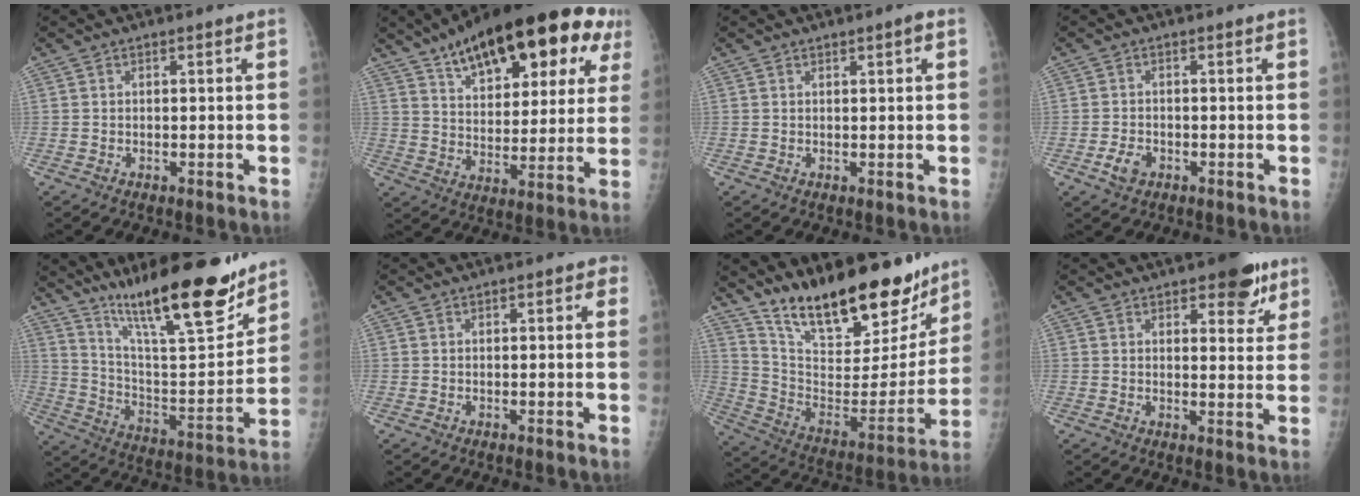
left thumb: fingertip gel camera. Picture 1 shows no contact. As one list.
[{"total": 25.8, "force": [14.2, 11.5, 18.2], "torque": [-0.237, -0.011, 0.212]}, {"total": 1.1, "force": [0.6, 0.2, 1.0], "torque": [-0.014, 0.000, 0.007]}, {"total": 3.0, "force": [-1.3, 2.1, 1.7], "torque": [-0.030, 0.002, -0.023]}, {"total": 23.2, "force": [17.1, 4.9, 14.9], "torque": [-0.211, -0.094, 0.290]}, {"total": 1.8, "force": [0.6, 0.9, 1.4], "torque": [-0.008, 0.004, 0.003]}, {"total": 25.5, "force": [19.6, 9.3, 13.5], "torque": [-0.178, -0.095, 0.319]}, {"total": 8.2, "force": [5.0, 3.6, 5.4], "torque": [-0.039, -0.021, 0.062]}]